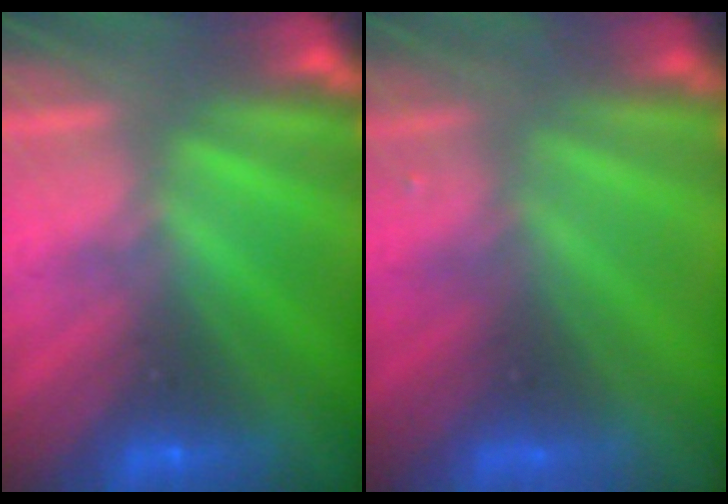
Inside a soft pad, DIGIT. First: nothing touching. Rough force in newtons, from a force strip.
{"total": 9.1}